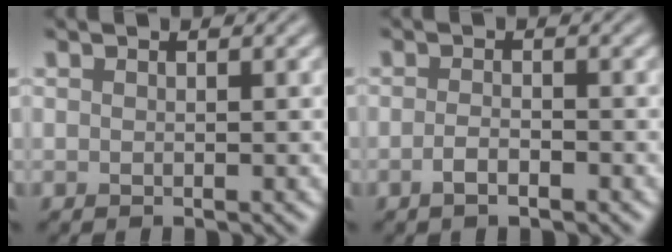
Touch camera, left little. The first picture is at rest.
{"total": 1.4, "force": [-1.0, 0.3, 0.9], "torque": [-0.018, 0.002, -0.024]}